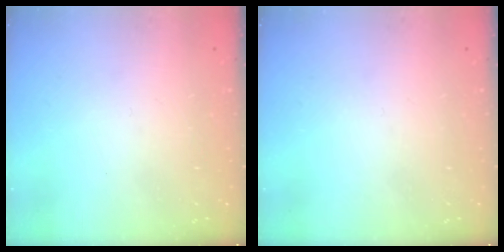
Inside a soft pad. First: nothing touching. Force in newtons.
{"total": 0.0}